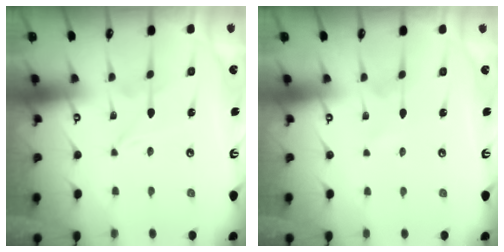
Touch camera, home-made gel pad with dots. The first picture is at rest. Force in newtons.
{"total": 1.0, "press": 1.0, "slide": 0.2}